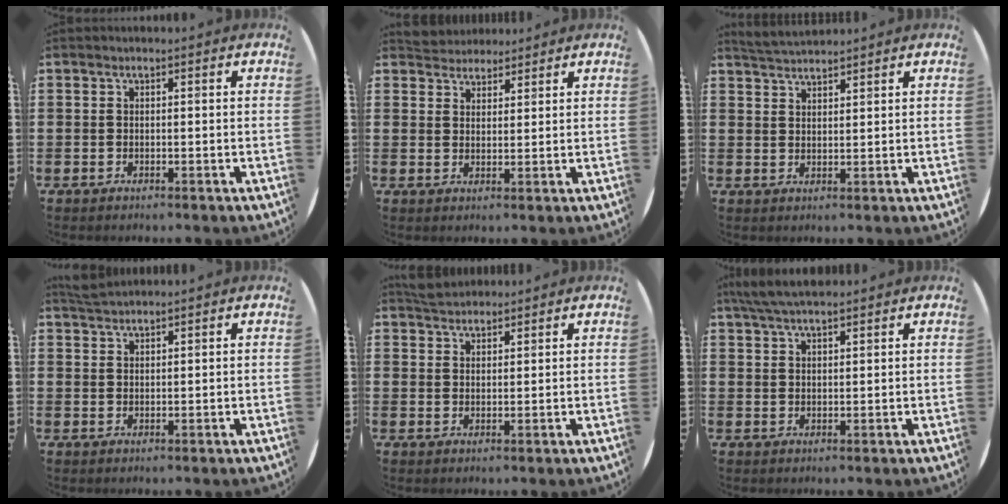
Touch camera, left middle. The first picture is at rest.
{"total": 3.2, "force": [3.1, 0.9, -0.2], "torque": [-0.005, -0.004, 0.059]}
{"total": 3.0, "force": [3.0, 0.1, 0.2], "torque": [-0.011, -0.004, 0.058]}
{"total": 2.0, "force": [2.0, 0.2, 0.3], "torque": [-0.010, 0.003, 0.038]}
{"total": 2.8, "force": [2.7, 0.8, 0.2], "torque": [-0.010, 0.000, 0.053]}
{"total": 4.4, "force": [3.9, 0.8, 2.0], "torque": [-0.048, -0.002, 0.073]}